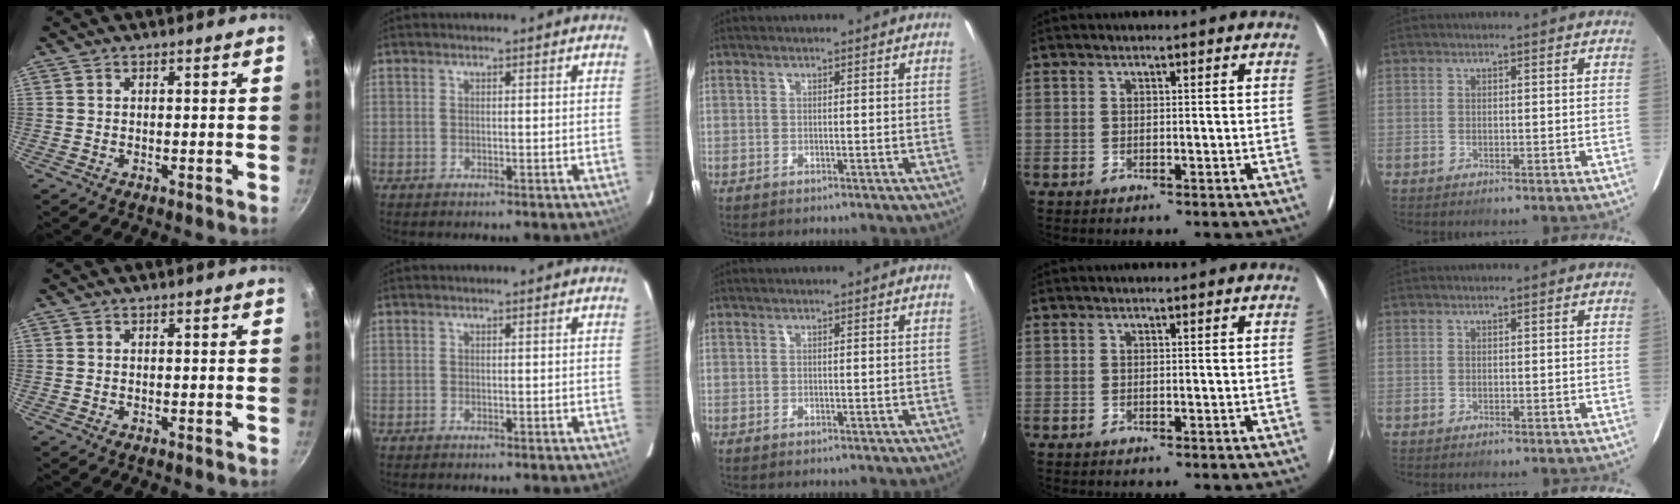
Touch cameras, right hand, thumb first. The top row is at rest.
{}